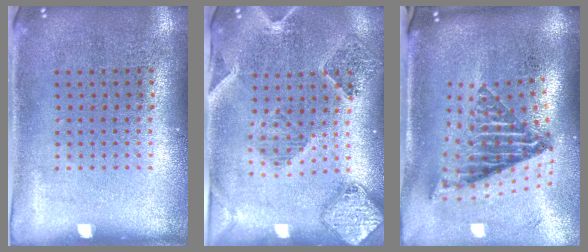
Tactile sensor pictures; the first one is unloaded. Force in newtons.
{"total": 1.4, "press": 1.4, "slide": 0.3}
{"total": 2.6, "press": 1.7, "slide": 2.0}